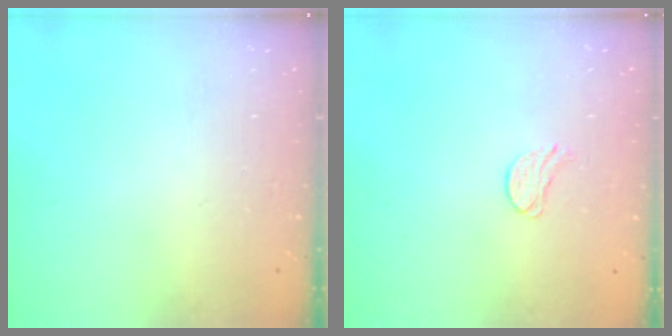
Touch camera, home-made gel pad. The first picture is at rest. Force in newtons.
{"total": 6.3, "press": 6.3, "slide": 0.5}